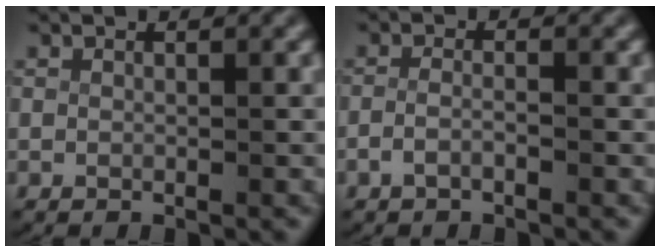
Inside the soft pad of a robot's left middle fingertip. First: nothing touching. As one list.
[{"total": 1.6, "force": [-1.3, 0.5, 0.9], "torque": [-0.030, -0.012, -0.019]}]